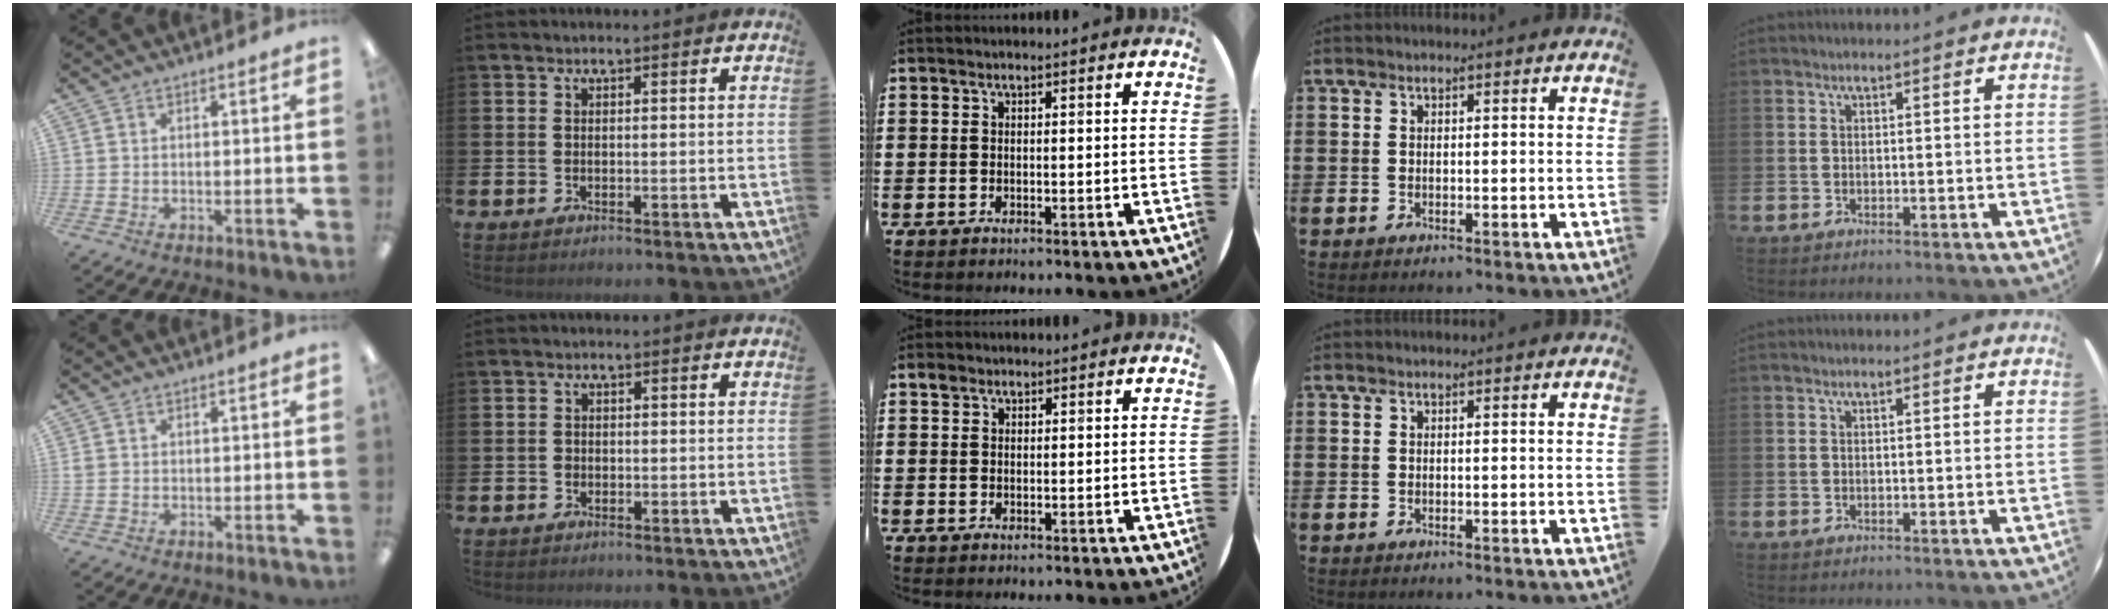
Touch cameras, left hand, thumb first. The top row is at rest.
{"thumb": {"total": 0.9, "force": [0.5, 0.7, 0.4], "torque": [-0.009, 0.003, 0.009]}, "index": {"total": 0.8, "force": [-0.2, 0.8, 0.1], "torque": [0.001, 0.003, -0.008]}, "middle": {"total": 1.1, "force": [0.8, 0.7, 0.2], "torque": [0.004, 0.001, 0.013]}}